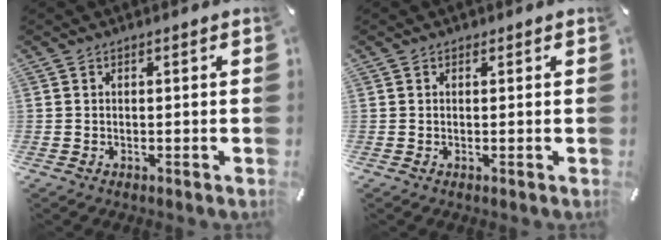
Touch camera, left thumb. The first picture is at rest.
{"total": 0.6, "force": [0.2, 0.5, 0.1], "torque": [0.000, 0.005, 0.003]}